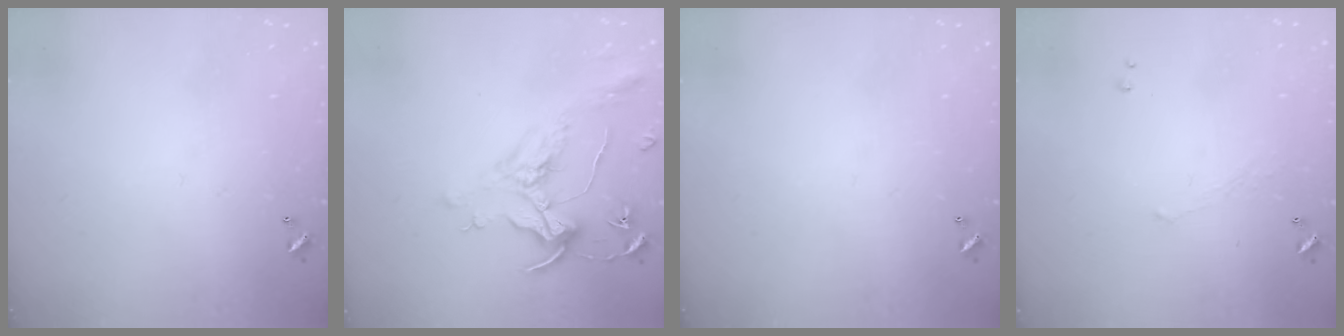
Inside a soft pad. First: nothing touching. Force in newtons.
{"total": 1.6, "press": 1.4, "slide": 0.7}
{"total": 0.0}
{"total": 1.1, "press": 1.0, "slide": 0.6}